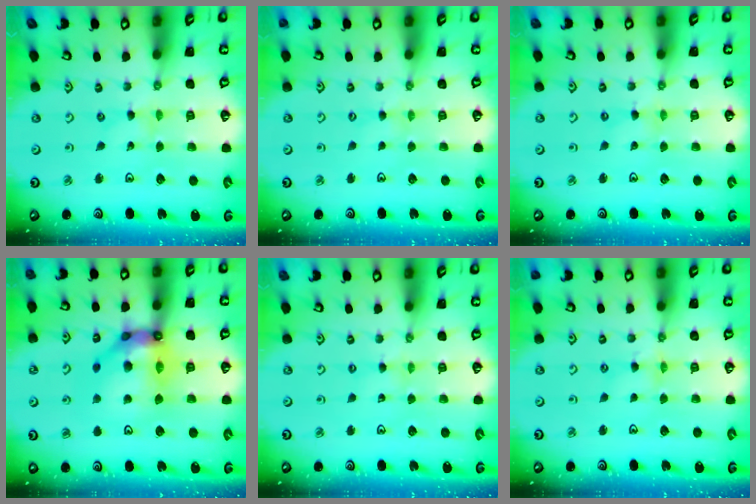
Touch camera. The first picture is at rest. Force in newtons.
{"total": 0.5, "press": 0.5, "slide": 0.1}
{"total": 0.0}
{"total": 16.3, "press": 16.3, "slide": 1.4}
{"total": 1.4, "press": 1.3, "slide": 0.2}
{"total": 2.0, "press": 2.0, "slide": 0.3}